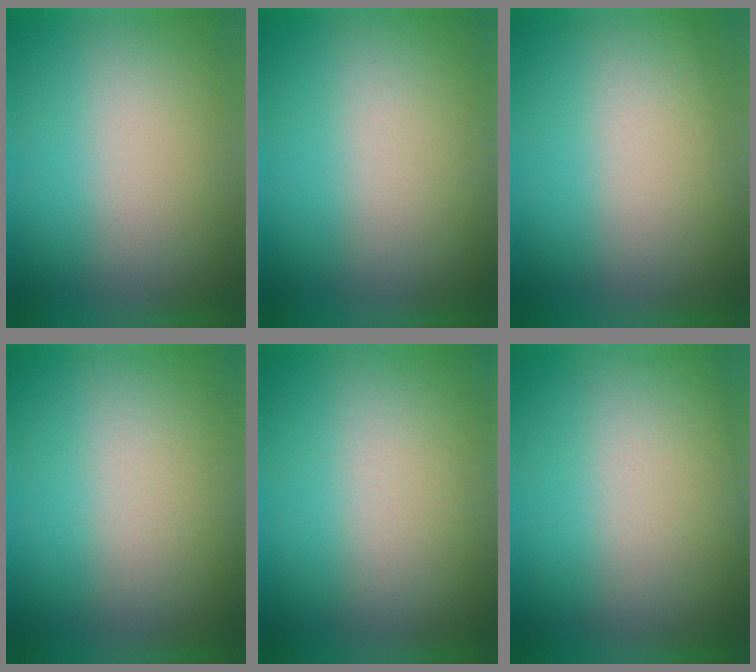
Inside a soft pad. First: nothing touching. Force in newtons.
{"total": 2.0}
{"total": 1.1}
{"total": 2.3}
{"total": 2.7}
{"total": 2.8}